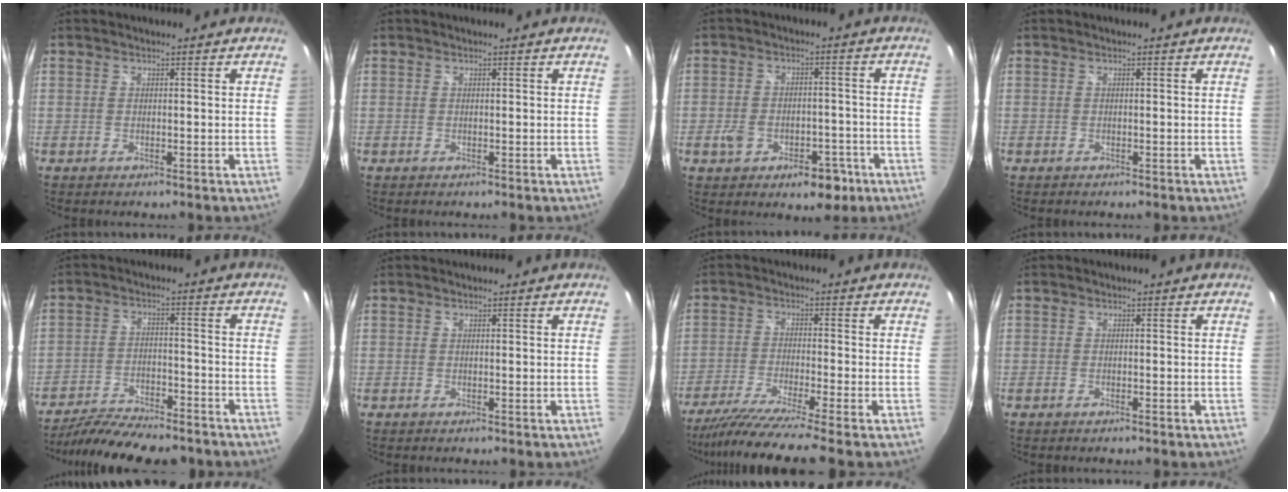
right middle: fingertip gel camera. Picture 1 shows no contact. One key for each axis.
{"total": 0.0}
{"total": 9.6, "fx": -4.7, "fy": 5.7, "fz": 6.1, "tx": -0.117, "ty": 0.001, "tz": -0.066}
{"total": 0.0}
{"total": 15.8, "fx": -13.8, "fy": 3.6, "fz": 7.0, "tx": -0.146, "ty": -0.024, "tz": -0.212}
{"total": 0.0}
{"total": 10.9, "fx": -9.2, "fy": -2.1, "fz": 5.4, "tx": -0.117, "ty": -0.039, "tz": -0.160}
{"total": 0.8, "fx": -0.6, "fy": 0.2, "fz": 0.4, "tx": -0.008, "ty": 0.000, "tz": -0.013}